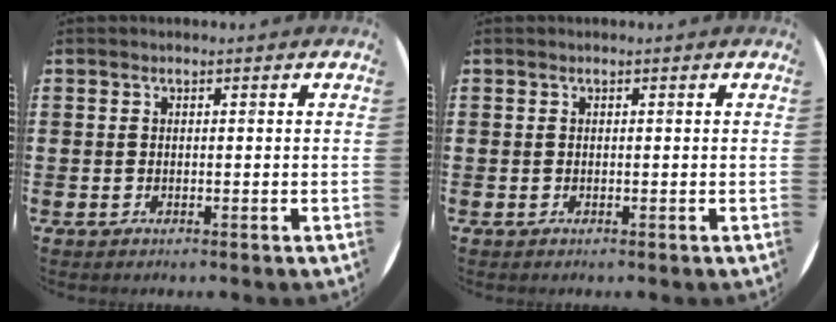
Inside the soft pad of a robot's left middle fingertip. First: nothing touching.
{"total": 0.0}